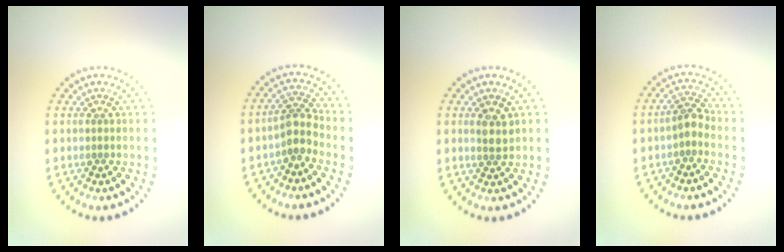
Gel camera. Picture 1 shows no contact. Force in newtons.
{"total": 2.5, "press": 2.0, "slide": 1.5}
{"total": 1.8, "press": 1.6, "slide": 0.8}
{"total": 2.0, "press": 1.7, "slide": 1.0}